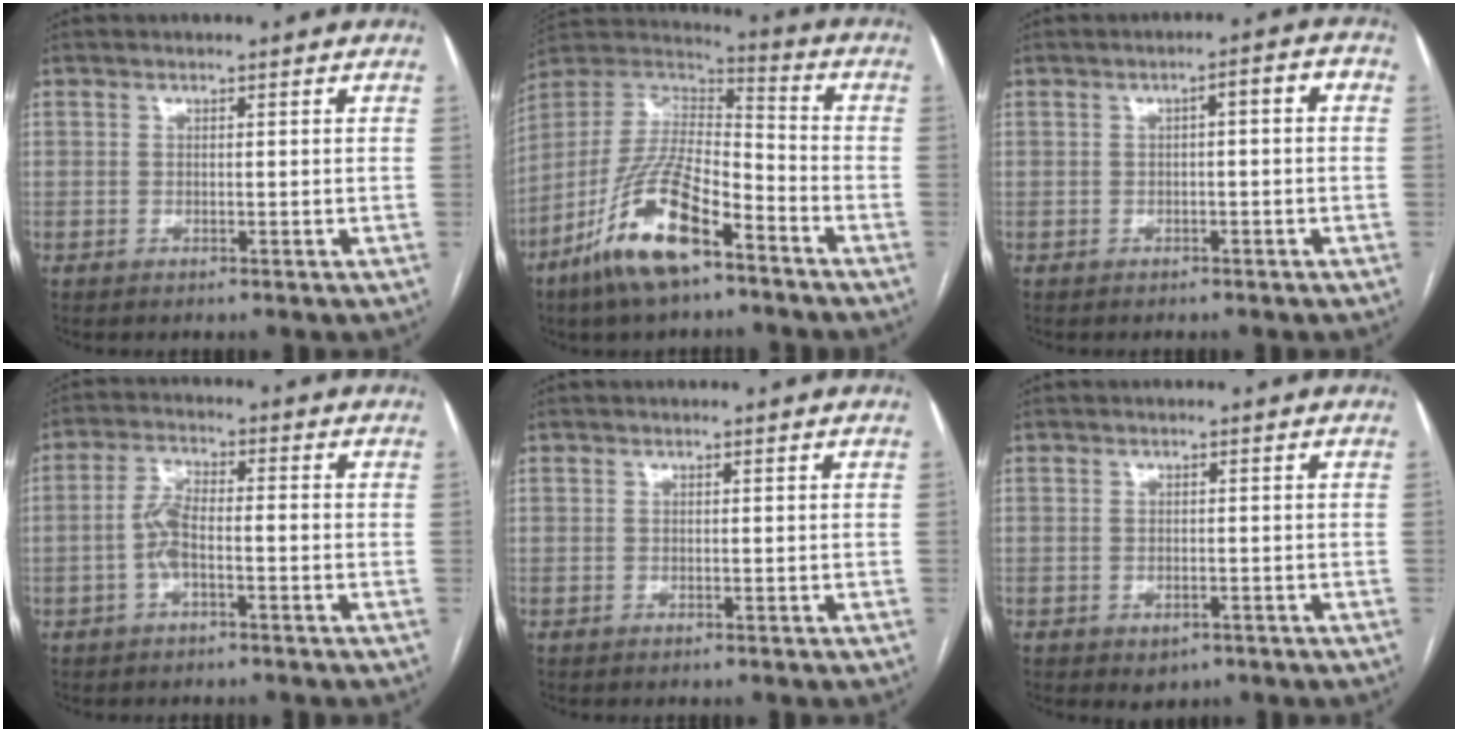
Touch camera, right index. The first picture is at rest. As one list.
[{"total": 16.9, "force": [-9.6, 5.0, 12.9], "torque": [-0.269, -0.006, -0.177]}, {"total": 4.1, "force": [0.0, 0.1, 4.1], "torque": [-0.054, 0.016, 0.001]}, {"total": 5.0, "force": [-1.4, 1.8, 4.4], "torque": [-0.098, 0.016, -0.028]}, {"total": 0.0}, {"total": 2.2, "force": [-1.1, 1.5, 1.1], "torque": [-0.012, 0.000, -0.002]}]